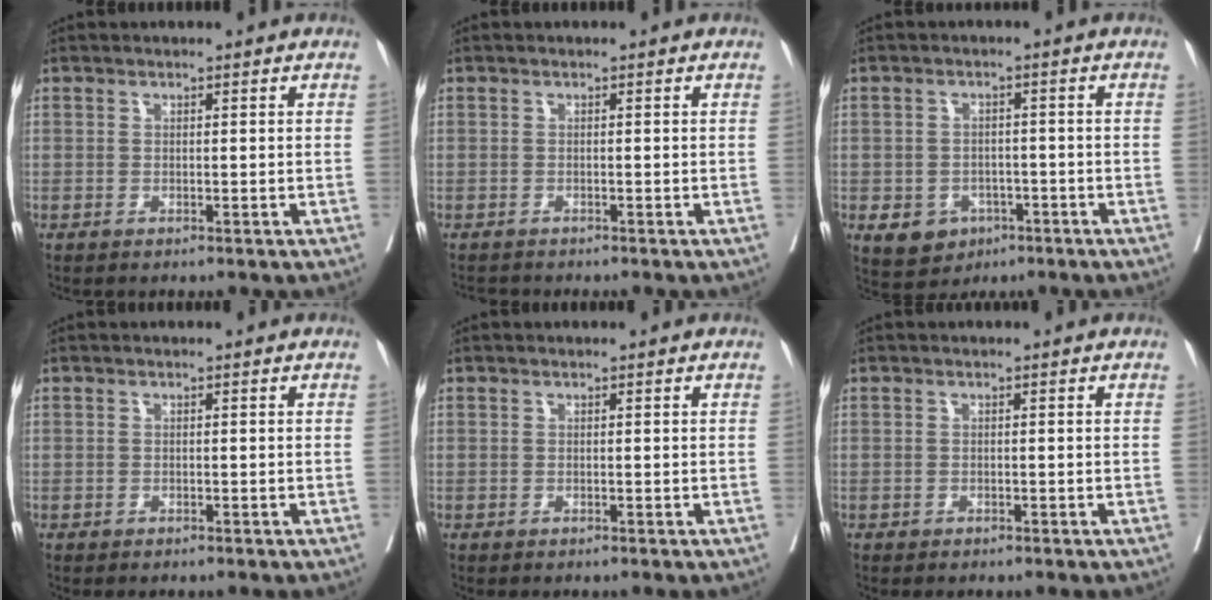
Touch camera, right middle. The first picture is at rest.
{"total": 1.0, "force": [-1.0, 0.1, -0.2], "torque": [-0.003, -0.006, -0.016]}
{"total": 5.7, "force": [-2.5, 4.8, 1.9], "torque": [-0.032, 0.003, -0.027]}
{"total": 0.0}
{"total": 0.0}
{"total": 0.0}